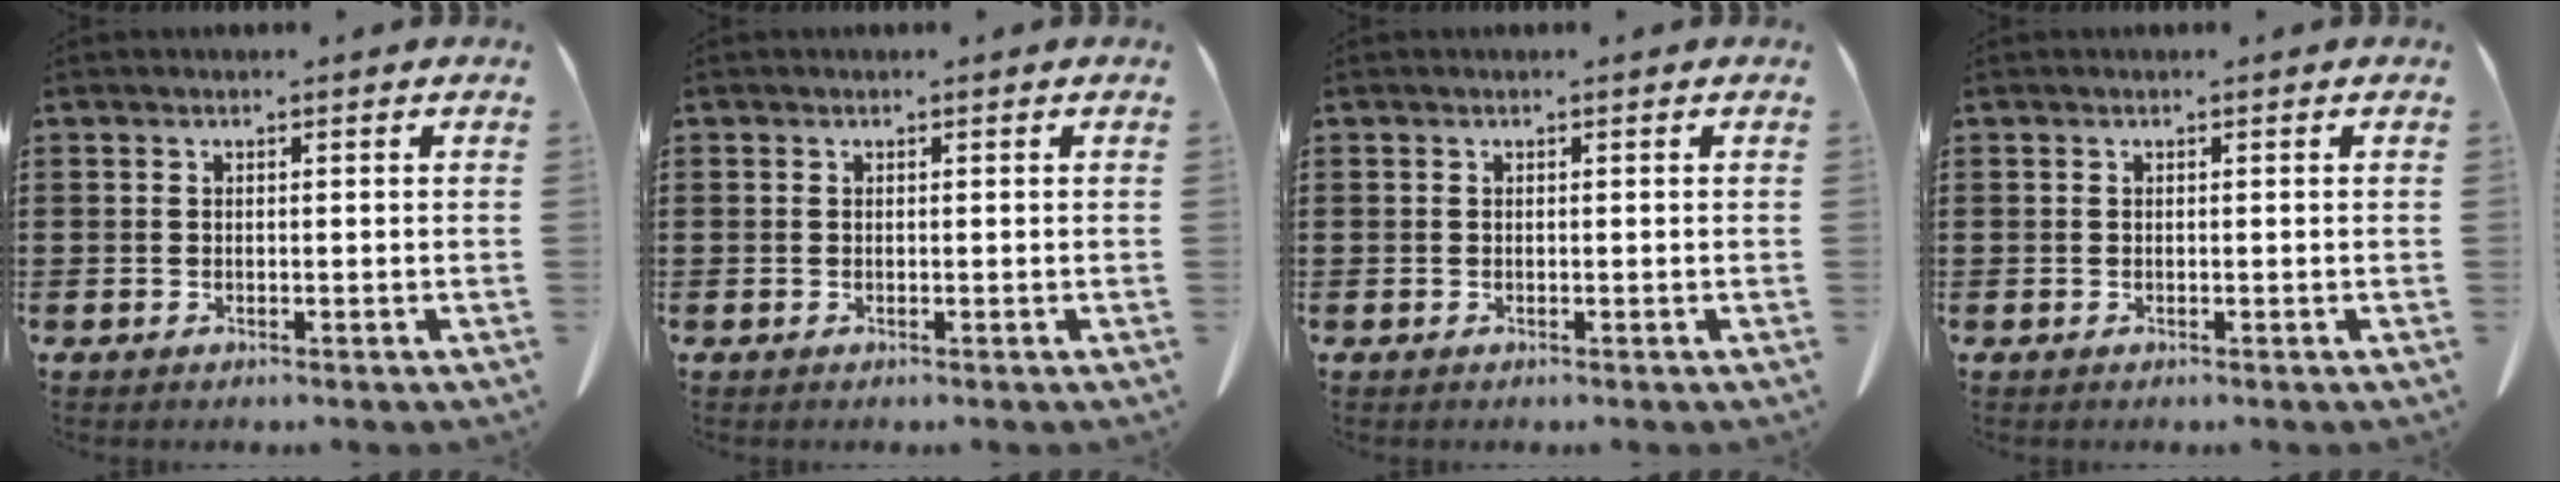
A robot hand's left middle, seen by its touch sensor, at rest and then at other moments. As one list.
[{"total": 0.0}, {"total": 0.0}, {"total": 0.0}]